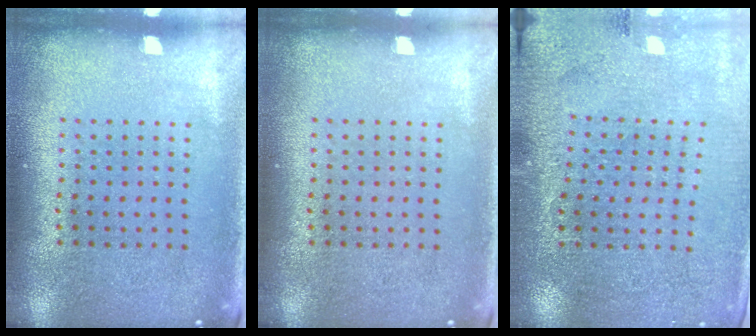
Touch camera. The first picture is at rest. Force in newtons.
{"total": 0.0}
{"total": 2.7, "press": 2.7, "slide": 0.3}